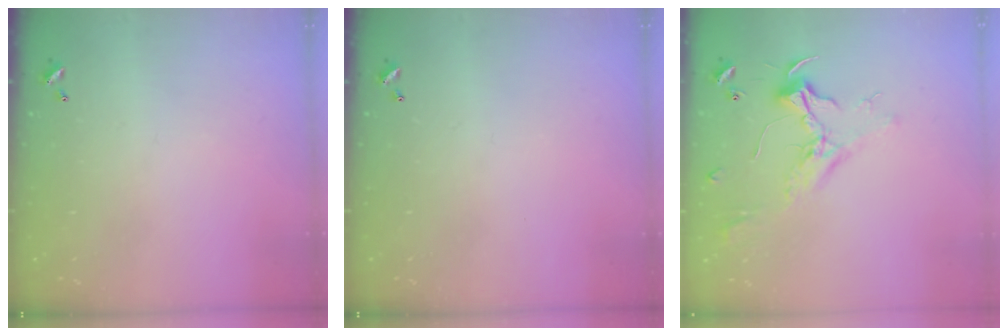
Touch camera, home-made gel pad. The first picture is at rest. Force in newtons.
{"total": 0.0}
{"total": 2.4, "press": 2.3, "slide": 0.8}